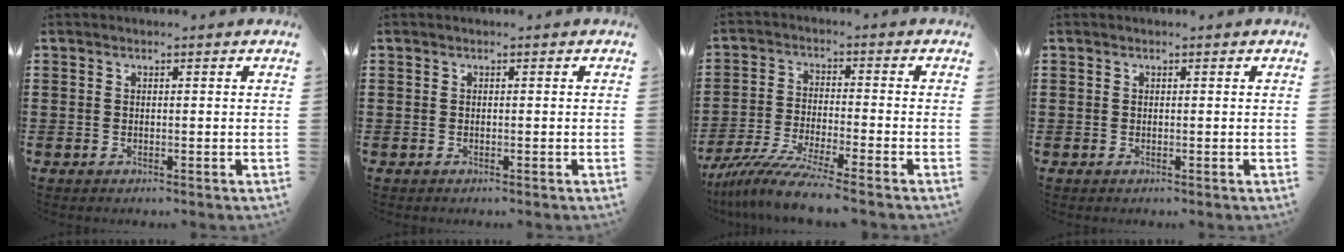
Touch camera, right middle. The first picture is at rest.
{"total": 0.0}
{"total": 7.6, "force": [-6.5, -0.2, 4.0], "torque": [-0.091, -0.017, -0.127]}
{"total": 0.0}